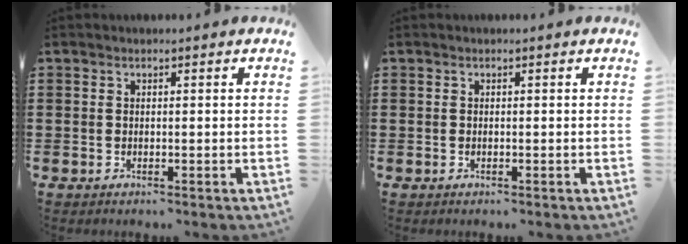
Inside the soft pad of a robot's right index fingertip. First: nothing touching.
{"total": 0.0}